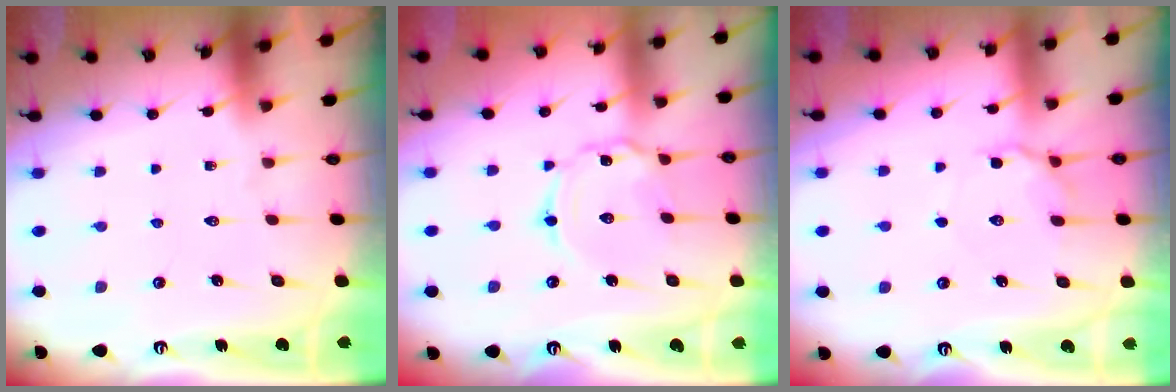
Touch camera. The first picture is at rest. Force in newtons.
{"total": 3.7, "press": 3.7, "slide": 0.3}
{"total": 6.5, "press": 6.4, "slide": 1.2}